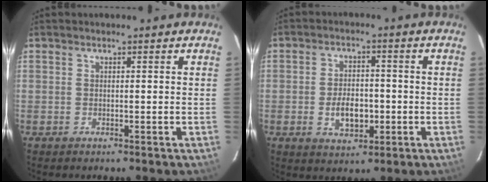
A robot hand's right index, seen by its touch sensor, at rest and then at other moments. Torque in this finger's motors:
{"motor_torque": [0.09, 0.06, 0.09, 0.06]}